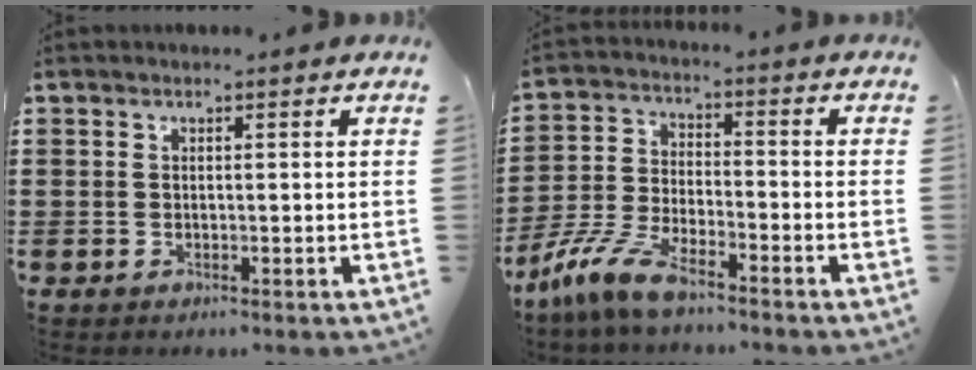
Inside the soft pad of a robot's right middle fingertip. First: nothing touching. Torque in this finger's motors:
{"motor_torque": [2.14, 0.00, 0.57, 0.17]}